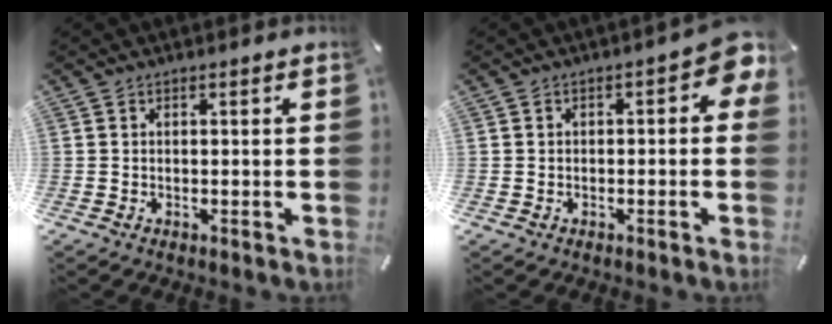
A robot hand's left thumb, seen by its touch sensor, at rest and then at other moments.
{"total": 4.6, "force": [-0.1, 2.7, 3.7], "torque": [-0.054, 0.009, -0.005]}